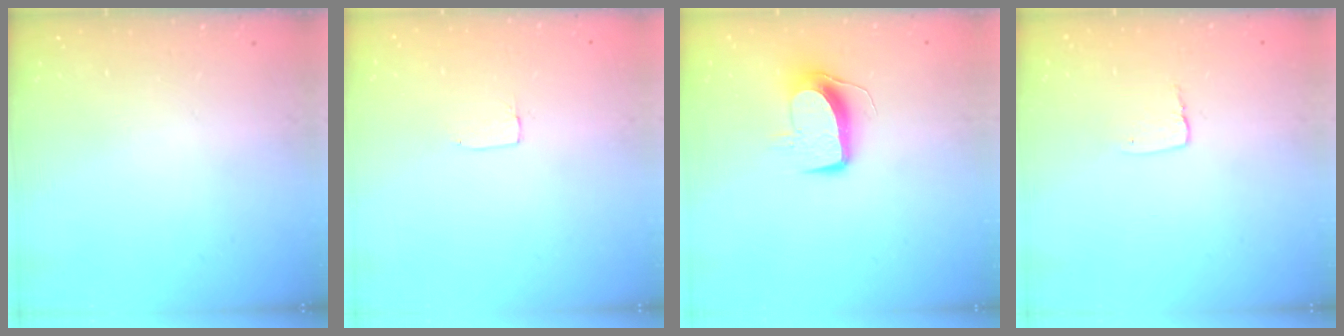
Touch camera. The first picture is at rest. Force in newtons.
{"total": 2.0, "press": 2.0, "slide": 0.0}
{"total": 9.8, "press": 9.8, "slide": 0.4}
{"total": 3.8, "press": 3.8, "slide": 0.4}